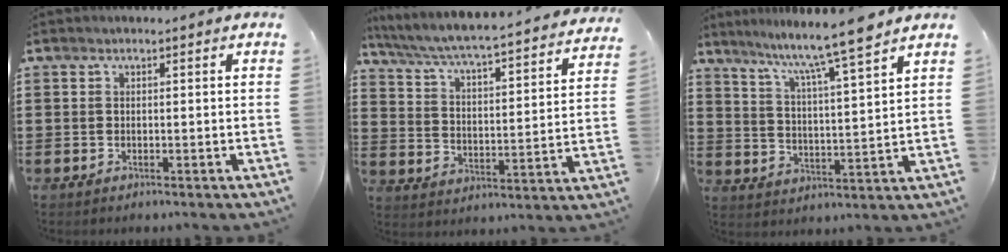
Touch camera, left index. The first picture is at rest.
{"total": 4.5, "force": [4.2, -0.3, 1.6], "torque": [-0.056, -0.042, 0.059]}
{"total": 8.0, "force": [6.8, -1.1, 3.9], "torque": [-0.100, -0.044, 0.111]}